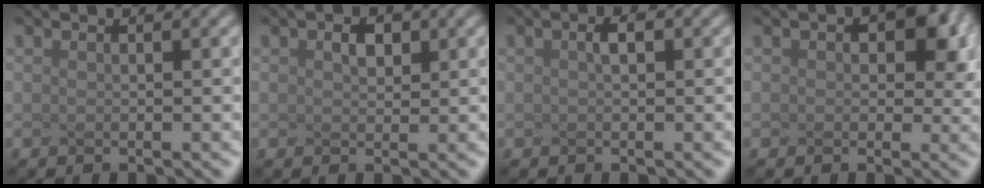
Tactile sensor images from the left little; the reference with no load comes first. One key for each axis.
{"total": 1.1, "fx": -0.7, "fy": -0.7, "fz": -0.5, "tx": -0.027, "ty": -0.007, "tz": 0.031}
{"total": 1.3, "fx": -1.0, "fy": -0.8, "fz": -0.1, "tx": -0.024, "ty": -0.003, "tz": 0.019}
{"total": 3.0, "fx": 0.6, "fy": 1.5, "fz": 2.6, "tx": -0.062, "ty": -0.008, "tz": 0.047}